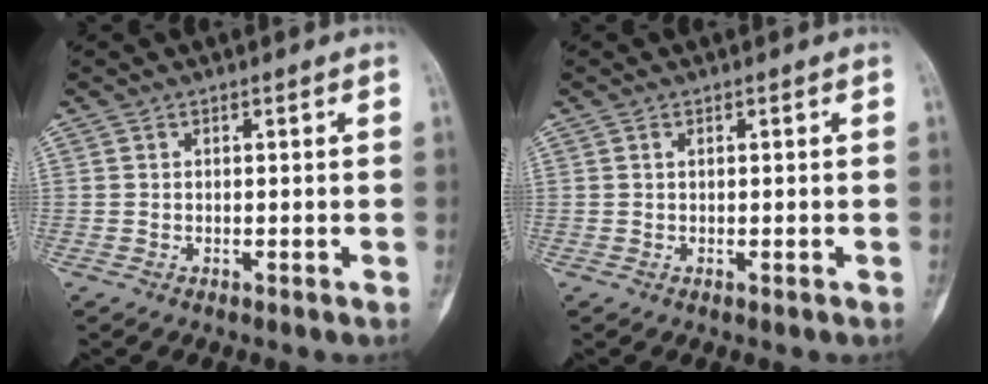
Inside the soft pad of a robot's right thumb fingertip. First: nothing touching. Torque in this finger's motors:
{"motor_torque": [-0.11, -0.18, -0.24, -0.03, 0.03]}